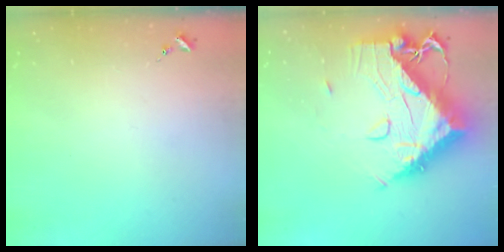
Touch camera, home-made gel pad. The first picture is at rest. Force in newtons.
{"total": 18.2, "press": 18.1, "slide": 1.9}